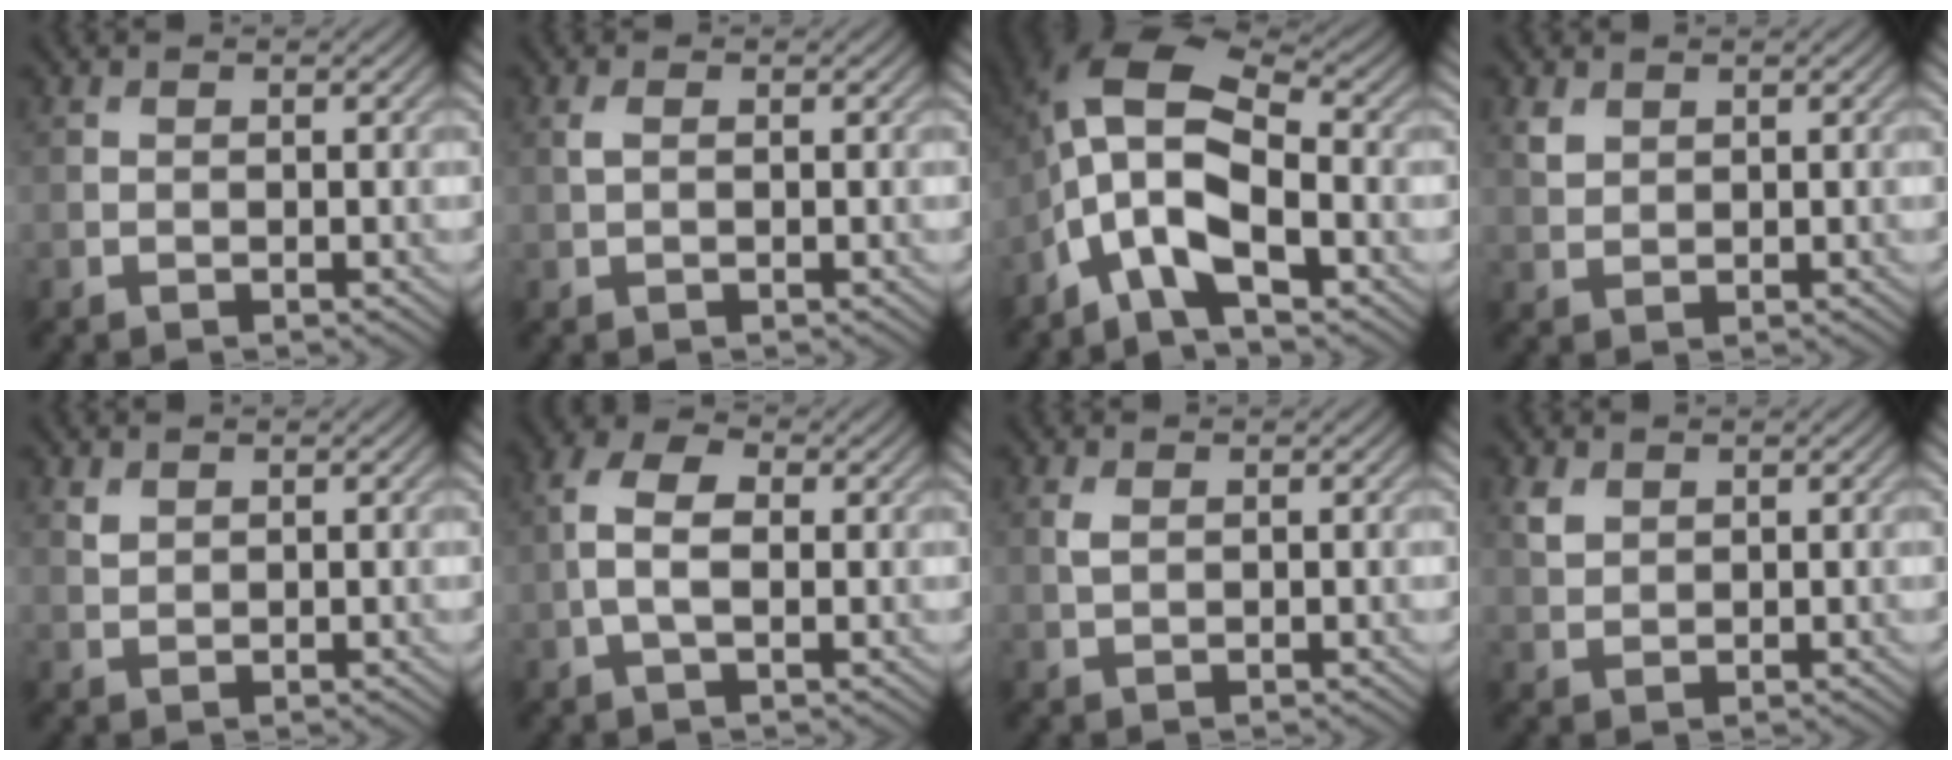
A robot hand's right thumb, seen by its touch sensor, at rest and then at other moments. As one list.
[{"total": 1.0, "force": [0.2, 0.4, 0.9], "torque": [-0.025, 0.003, 0.002]}, {"total": 12.9, "force": [-3.0, 5.9, 11.1], "torque": [-0.224, 0.010, -0.071]}, {"total": 1.7, "force": [1.1, 1.1, 0.7], "torque": [-0.019, -0.001, 0.026]}, {"total": 1.2, "force": [0.9, 0.6, 0.5], "torque": [-0.015, -0.002, 0.022]}, {"total": 4.7, "force": [-0.2, 2.4, 4.1], "torque": [-0.096, 0.006, -0.012]}, {"total": 1.2, "force": [0.4, 0.6, 0.9], "torque": [-0.027, 0.000, 0.010]}, {"total": 2.0, "force": [1.2, 1.3, 0.9], "torque": [-0.027, 0.000, 0.028]}]